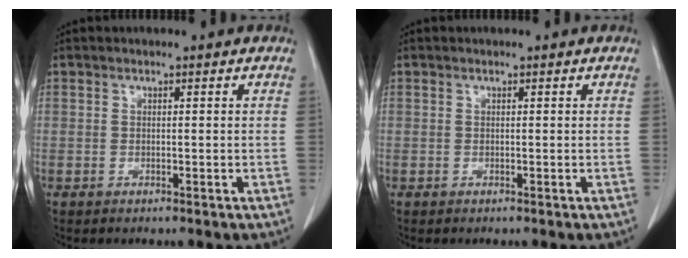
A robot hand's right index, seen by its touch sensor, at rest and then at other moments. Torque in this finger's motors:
{"motor_torque": [0.00, 0.00, 0.00, 0.00]}